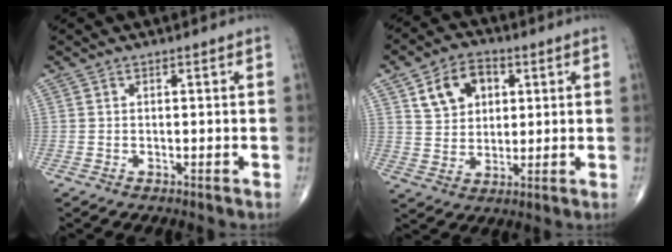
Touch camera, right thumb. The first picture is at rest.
{"total": 9.5, "force": [3.7, 7.0, 5.3], "torque": [-0.060, -0.005, 0.066]}